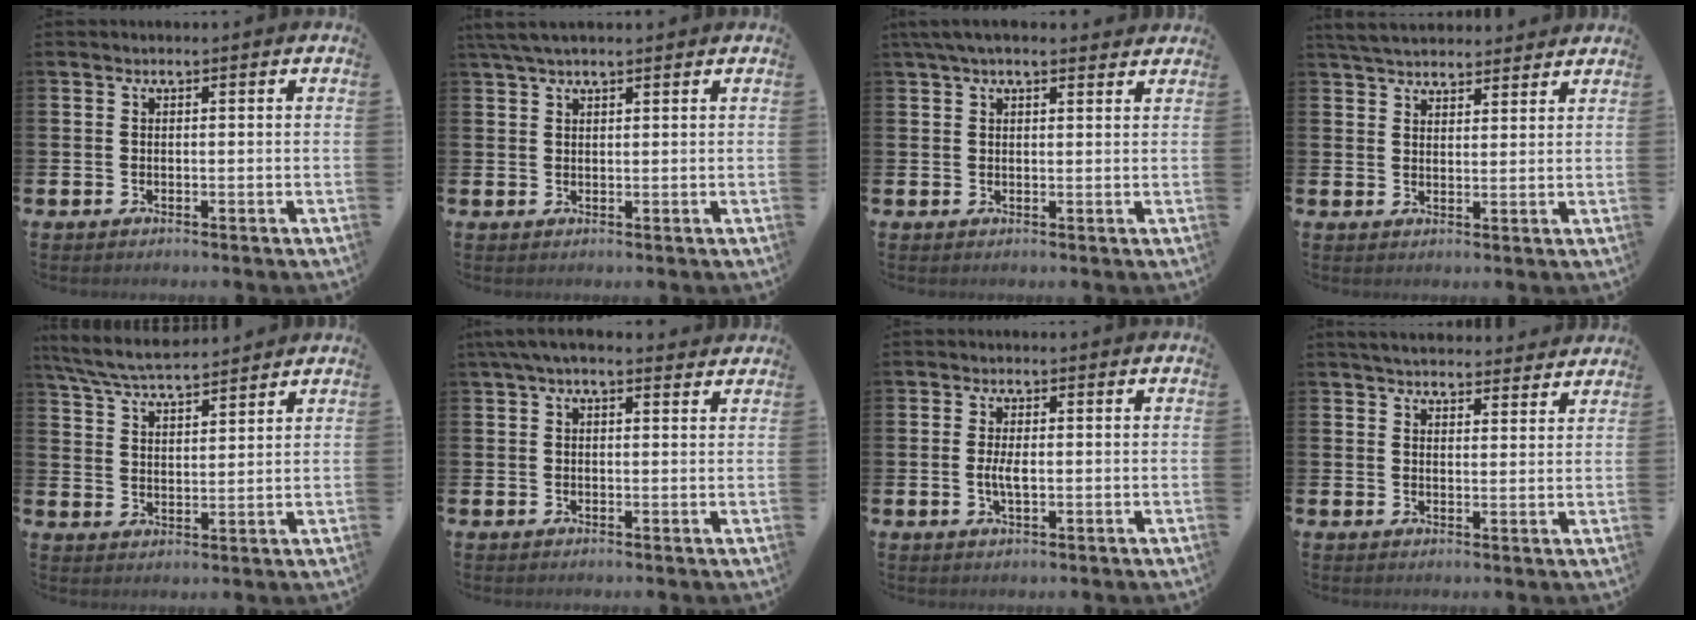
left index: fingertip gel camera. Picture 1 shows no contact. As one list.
[{"total": 3.2, "force": [2.5, 0.8, 1.8], "torque": [-0.033, 0.000, 0.045]}, {"total": 3.5, "force": [2.9, 0.9, 1.7], "torque": [-0.033, -0.005, 0.052]}, {"total": 4.8, "force": [4.6, 1.0, 0.7], "torque": [-0.019, -0.019, 0.084]}, {"total": 6.5, "force": [6.3, 0.8, 1.8], "torque": [-0.056, -0.029, 0.113]}, {"total": 2.9, "force": [2.3, 0.9, 1.7], "torque": [-0.031, -0.002, 0.040]}, {"total": 2.6, "force": [-0.1, 1.0, 2.4], "torque": [-0.039, -0.001, -0.004]}, {"total": 4.5, "force": [4.4, 0.8, 0.7], "torque": [-0.017, -0.022, 0.078]}]